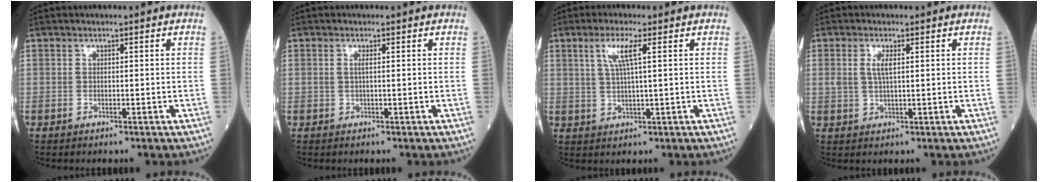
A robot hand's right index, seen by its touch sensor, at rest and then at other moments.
{"total": 0.9, "force": [0.2, 0.2, 0.9], "torque": [-0.024, 0.000, 0.002]}
{"total": 4.6, "force": [1.8, 0.1, 4.3], "torque": [-0.088, 0.005, 0.036]}
{"total": 2.7, "force": [0.8, 0.8, 2.5], "torque": [-0.055, 0.002, 0.018]}